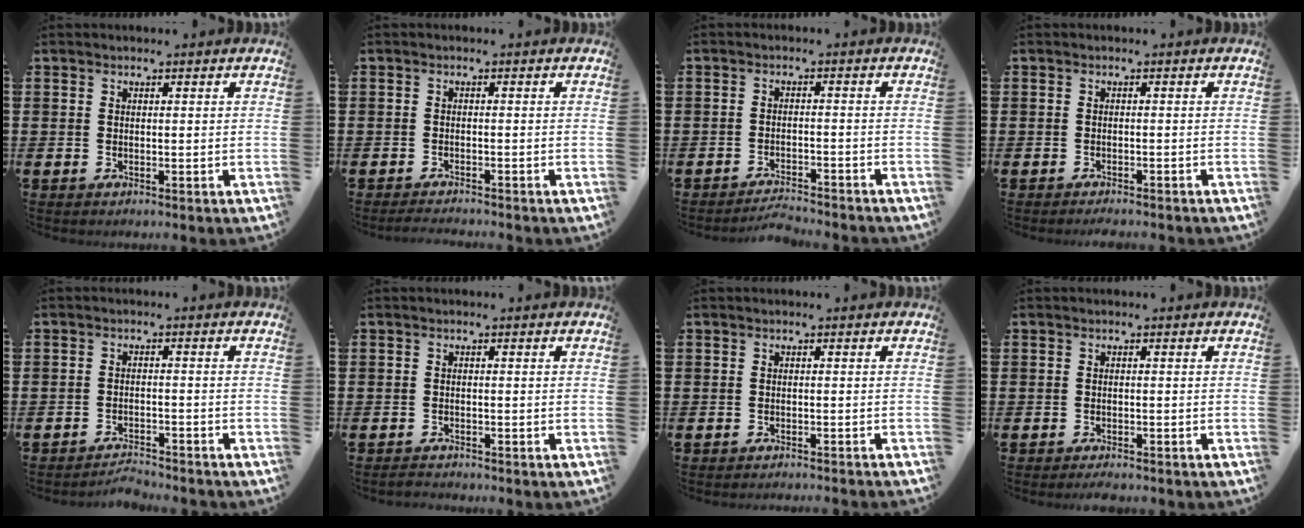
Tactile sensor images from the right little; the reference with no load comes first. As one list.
[{"total": 1.3, "force": [-1.2, -0.1, 0.3], "torque": [-0.005, 0.001, -0.024]}, {"total": 2.3, "force": [-2.3, -0.2, 0.2], "torque": [-0.006, 0.004, -0.047]}, {"total": 1.0, "force": [-1.0, -0.1, 0.2], "torque": [-0.005, -0.001, -0.020]}, {"total": 2.1, "force": [-2.1, -0.1, 0.0], "torque": [-0.006, 0.005, -0.044]}, {"total": 0.9, "force": [-0.9, 0.1, 0.0], "torque": [-0.003, 0.000, -0.018]}, {"total": 0.8, "force": [-0.8, -0.2, 0.0], "torque": [0.001, 0.002, -0.017]}, {"total": 0.9, "force": [-0.8, 0.0, 0.2], "torque": [-0.006, 0.000, -0.016]}]